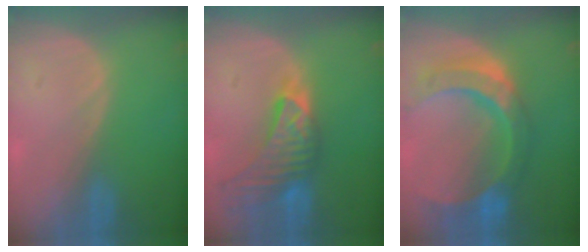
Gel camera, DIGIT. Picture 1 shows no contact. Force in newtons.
{"total": 9.1, "press": 8.3, "slide": 3.8}
{"total": 11.2, "press": 9.4, "slide": 6.0}